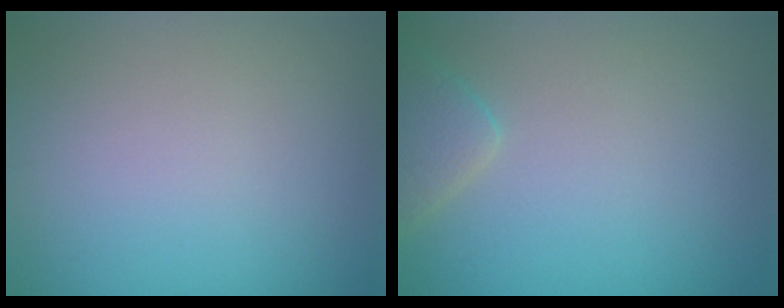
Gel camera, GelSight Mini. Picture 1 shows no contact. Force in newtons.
{"total": 2.6, "press": 2.6, "slide": 0.2}